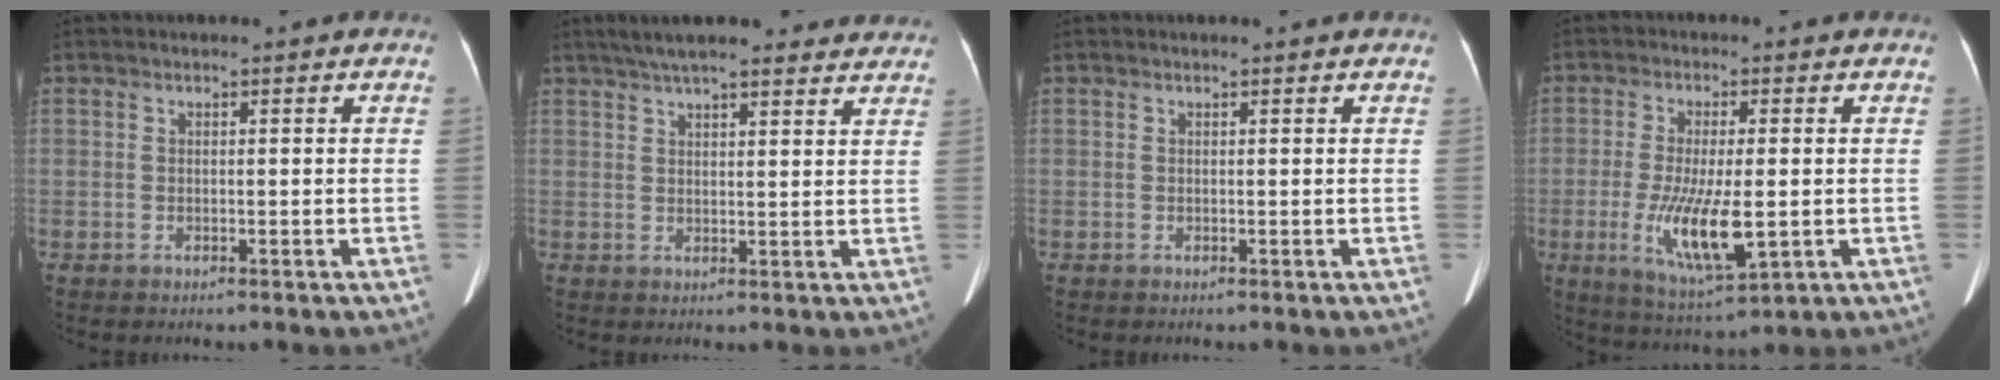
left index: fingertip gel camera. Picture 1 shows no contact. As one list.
[{"total": 17.9, "force": [15.5, 3.2, 8.4], "torque": [-0.118, 0.044, 0.201]}, {"total": 0.9, "force": [0.8, 0.0, 0.3], "torque": [-0.012, 0.009, 0.009]}, {"total": 10.0, "force": [-1.9, 2.5, 9.5], "torque": [-0.188, -0.028, -0.023]}]